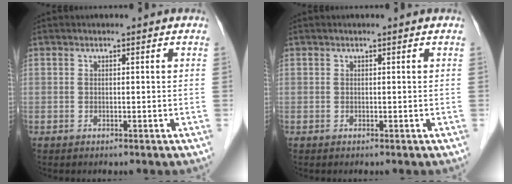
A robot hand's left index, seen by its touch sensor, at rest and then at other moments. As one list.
[{"total": 0.0}]